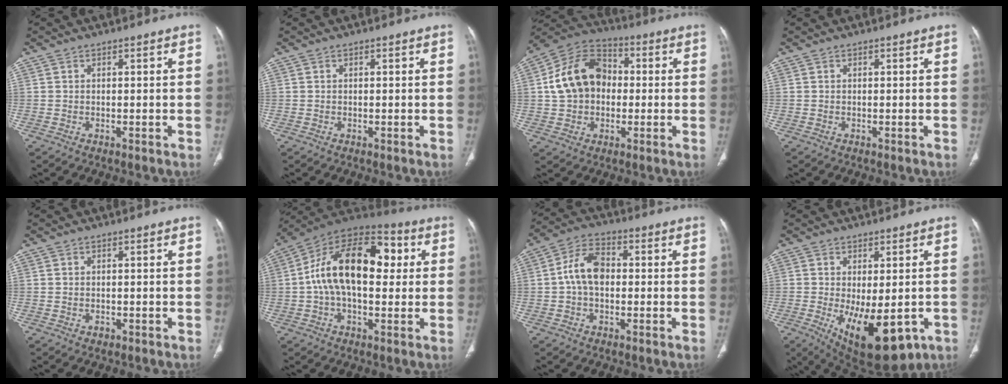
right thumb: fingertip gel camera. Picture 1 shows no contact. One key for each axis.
{"total": 0.0}
{"total": 14.6, "fx": 0.7, "fy": 11.2, "fz": 9.3, "tx": -0.144, "ty": 0.032, "tz": 0.002}
{"total": 0.0}
{"total": 0.8, "fx": -0.3, "fy": 0.6, "fz": 0.4, "tx": -0.006, "ty": 0.002, "tz": -0.002}
{"total": 20.5, "fx": 2.5, "fy": 11.6, "fz": 16.7, "tx": -0.258, "ty": 0.038, "tz": 0.031}
{"total": 8.2, "fx": 0.0, "fy": 5.3, "fz": 6.3, "tx": -0.109, "ty": 0.023, "tz": -0.010}
{"total": 14.8, "fx": -5.0, "fy": 6.7, "fz": 12.2, "tx": -0.175, "ty": -0.017, "tz": -0.051}